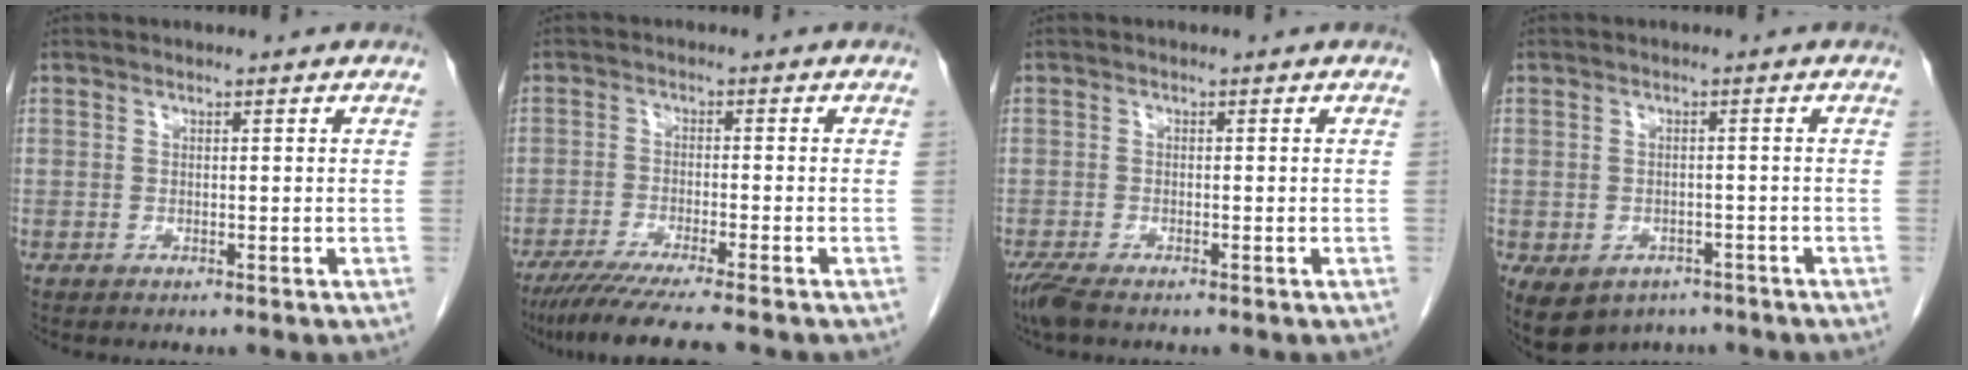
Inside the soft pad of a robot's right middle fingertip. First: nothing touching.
{"total": 9.8, "force": [-8.1, -0.8, 5.5], "torque": [-0.076, -0.032, -0.129]}
{"total": 3.2, "force": [-2.5, 0.6, 1.9], "torque": [-0.046, -0.012, -0.046]}
{"total": 8.4, "force": [-4.9, 6.1, 3.0], "torque": [-0.064, 0.008, -0.064]}